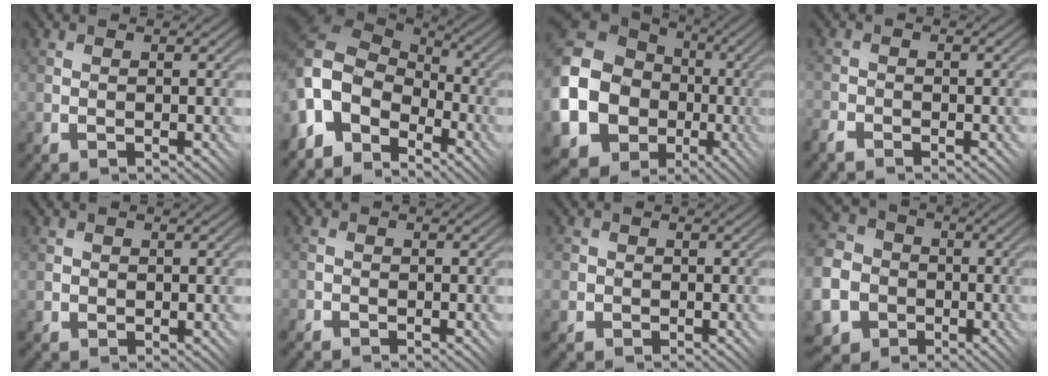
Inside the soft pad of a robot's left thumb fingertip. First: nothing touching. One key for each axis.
{"total": 10.9, "fx": -3.4, "fy": 8.3, "fz": 6.2, "tx": -0.156, "ty": 0.000, "tz": -0.080}
{"total": 21.3, "fx": -3.1, "fy": 18.7, "fz": 9.7, "tx": -0.240, "ty": -0.034, "tz": -0.084}
{"total": 2.1, "fx": -1.8, "fy": 1.1, "fz": 0.4, "tx": -0.016, "ty": -0.001, "tz": -0.043}
{"total": 1.2, "fx": 0.2, "fy": 1.1, "fz": 0.1, "tx": -0.006, "ty": -0.001, "tz": 0.007}
{"total": 1.6, "fx": -0.8, "fy": 1.3, "fz": -0.3, "tx": 0.018, "ty": 0.013, "tz": -0.025}
{"total": 3.7, "fx": -0.4, "fy": 3.7, "fz": 0.2, "tx": -0.015, "ty": 0.011, "tz": -0.031}
{"total": 18.4, "fx": -5.5, "fy": 16.8, "fz": 5.0, "tx": -0.192, "ty": -0.049, "tz": -0.124}